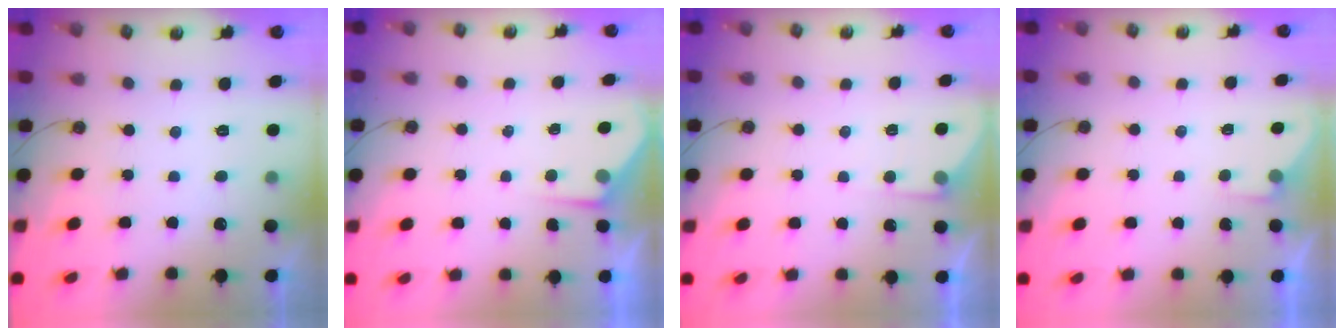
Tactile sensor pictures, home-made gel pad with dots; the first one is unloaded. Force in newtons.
{"total": 3.6, "press": 3.6, "slide": 0.5}
{"total": 3.9, "press": 3.8, "slide": 0.6}
{"total": 2.6, "press": 2.6, "slide": 0.5}